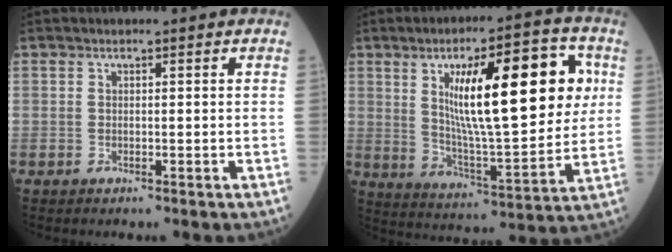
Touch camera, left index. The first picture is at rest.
{"total": 19.5, "force": [5.1, 4.4, 18.3], "torque": [-0.293, 0.008, 0.082]}